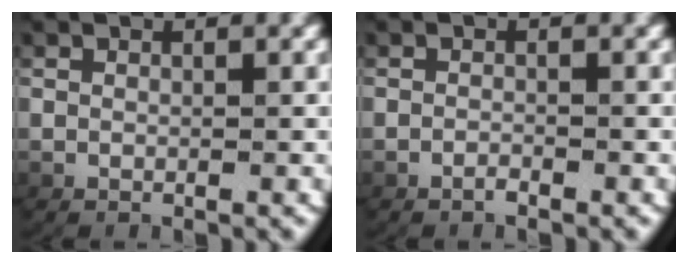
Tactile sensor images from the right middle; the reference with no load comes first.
{"total": 0.8, "force": [-0.8, 0.1, 0.2], "torque": [-0.010, 0.000, -0.016]}